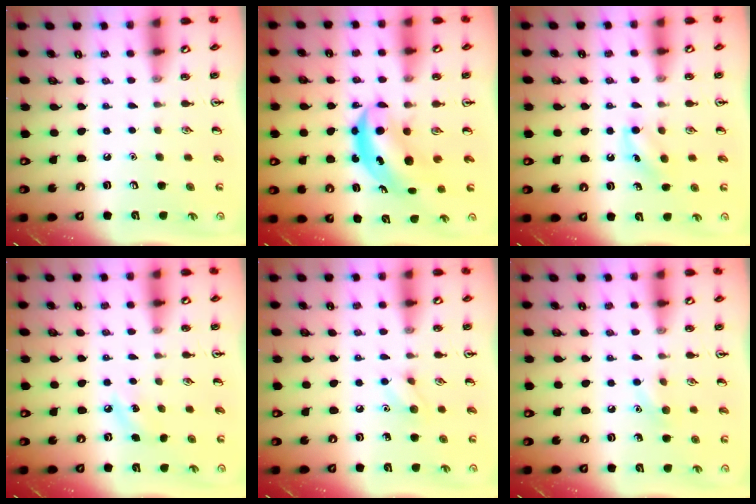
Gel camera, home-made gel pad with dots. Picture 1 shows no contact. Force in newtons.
{"total": 5.7, "press": 5.5, "slide": 1.6}
{"total": 6.4, "press": 6.2, "slide": 1.7}
{"total": 5.4, "press": 5.1, "slide": 1.7}
{"total": 5.9, "press": 5.8, "slide": 1.2}
{"total": 6.3, "press": 6.1, "slide": 1.6}